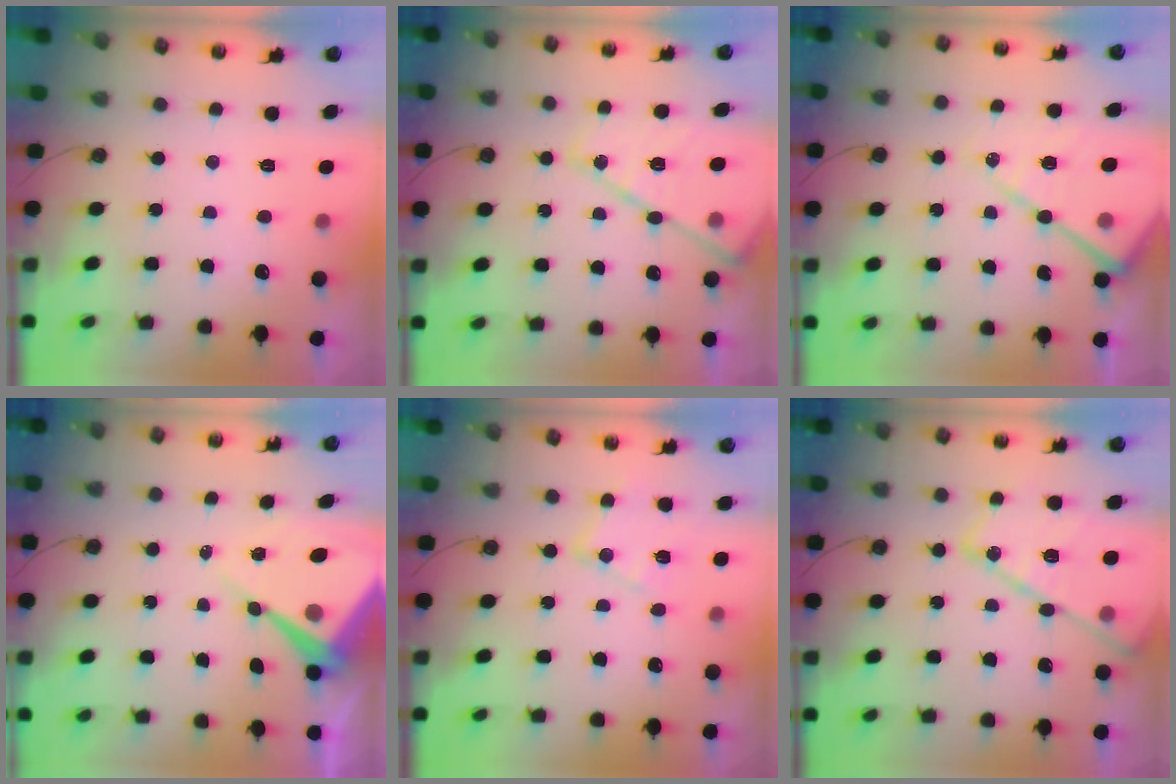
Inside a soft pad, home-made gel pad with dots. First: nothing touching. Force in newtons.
{"total": 16.3, "press": 16.2, "slide": 1.2}
{"total": 15.2, "press": 15.1, "slide": 1.4}
{"total": 9.9, "press": 9.8, "slide": 0.9}
{"total": 11.5, "press": 11.5, "slide": 0.6}
{"total": 19.6, "press": 19.5, "slide": 1.9}